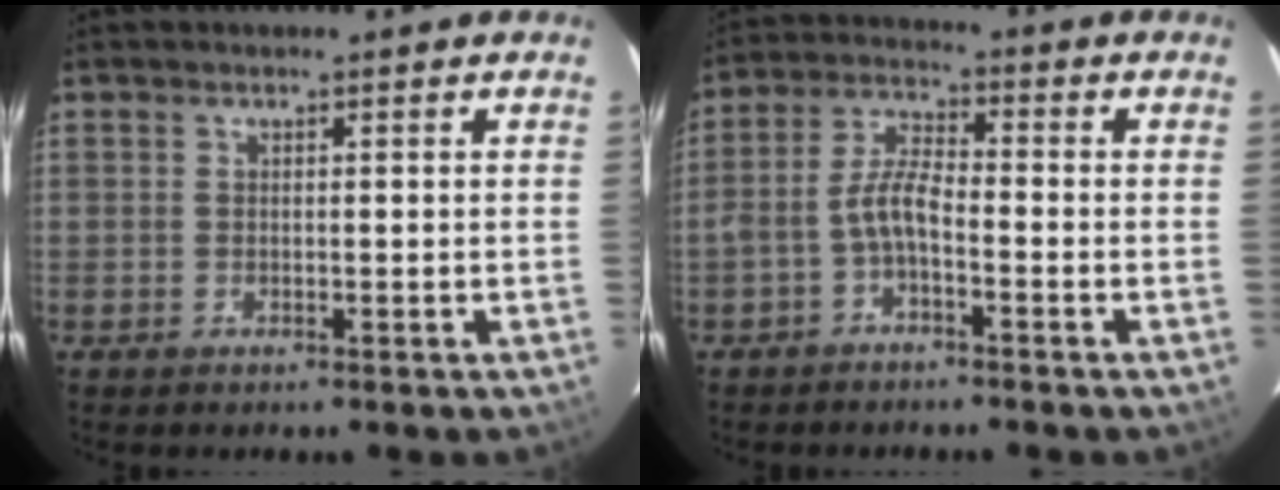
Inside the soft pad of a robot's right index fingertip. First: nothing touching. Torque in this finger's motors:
{"motor_torque": [0.17, -0.06, 0.31, 0.07]}